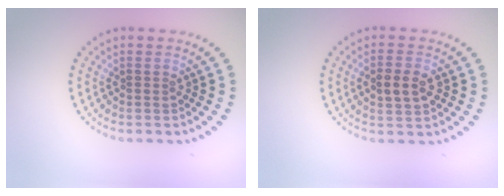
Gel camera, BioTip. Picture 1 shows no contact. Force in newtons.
{"total": 2.7, "press": 2.7, "slide": 0.1}